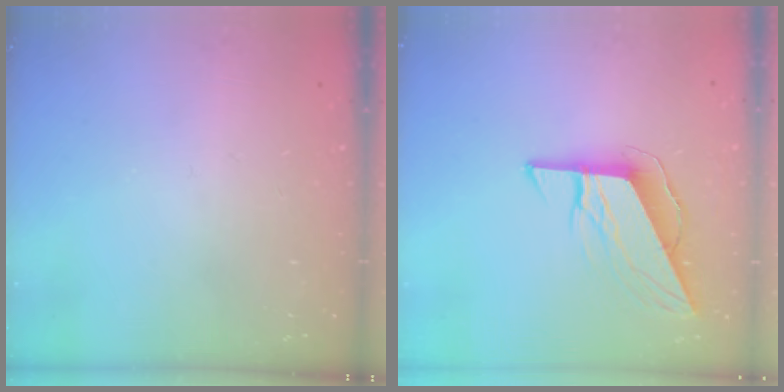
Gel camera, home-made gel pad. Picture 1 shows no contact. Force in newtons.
{"total": 9.3, "press": 9.3, "slide": 0.6}